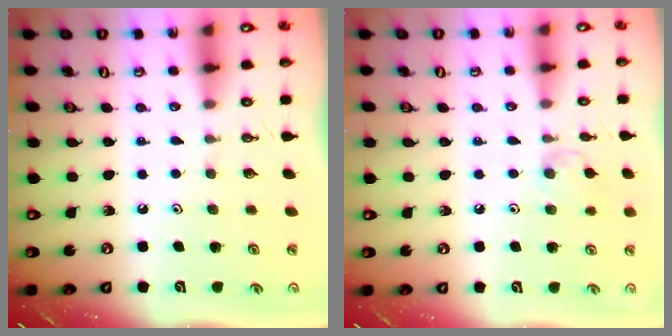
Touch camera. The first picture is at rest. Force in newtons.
{"total": 7.1, "press": 7.0, "slide": 0.8}